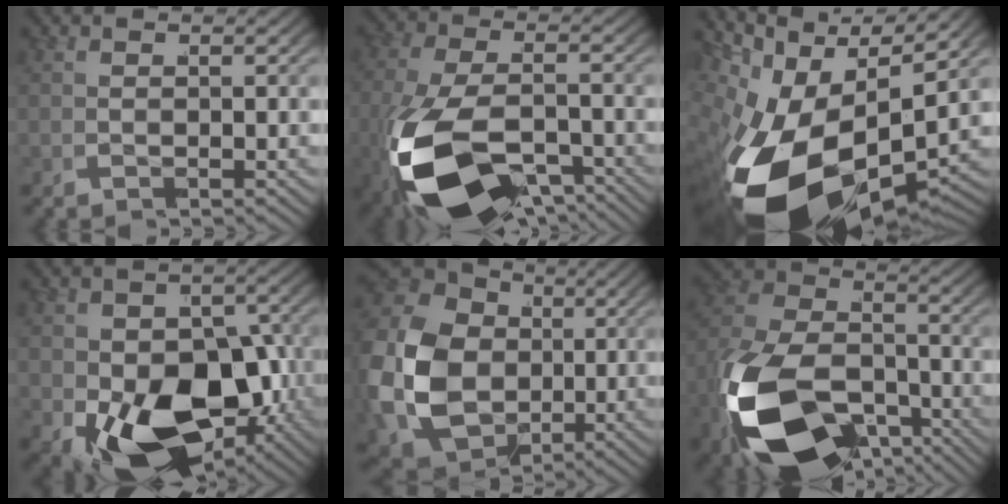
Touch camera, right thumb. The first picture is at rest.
{"total": 15.4, "force": [-7.0, 8.7, 10.5], "torque": [-0.243, -0.059, -0.086]}
{"total": 19.4, "force": [-5.0, 11.6, 14.7], "torque": [-0.293, -0.064, -0.057]}
{"total": 13.1, "force": [-3.6, 8.2, 9.5], "torque": [-0.196, -0.074, -0.026]}
{"total": 16.3, "force": [-1.1, 13.2, 9.4], "torque": [-0.260, -0.049, -0.012]}
{"total": 18.2, "force": [-7.6, 11.7, 11.8], "torque": [-0.259, -0.078, -0.098]}